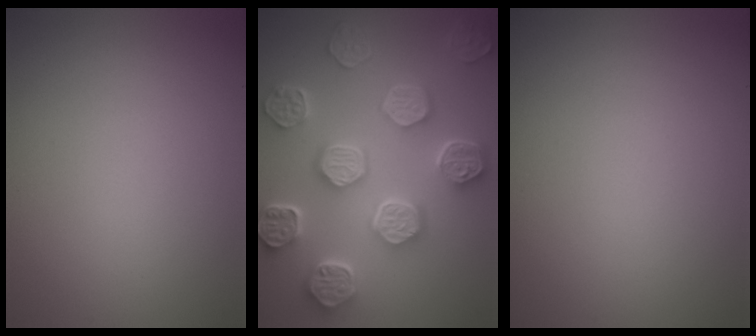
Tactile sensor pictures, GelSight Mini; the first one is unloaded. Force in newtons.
{"total": 8.3, "press": 6.5, "slide": 5.2}
{"total": 0.0}